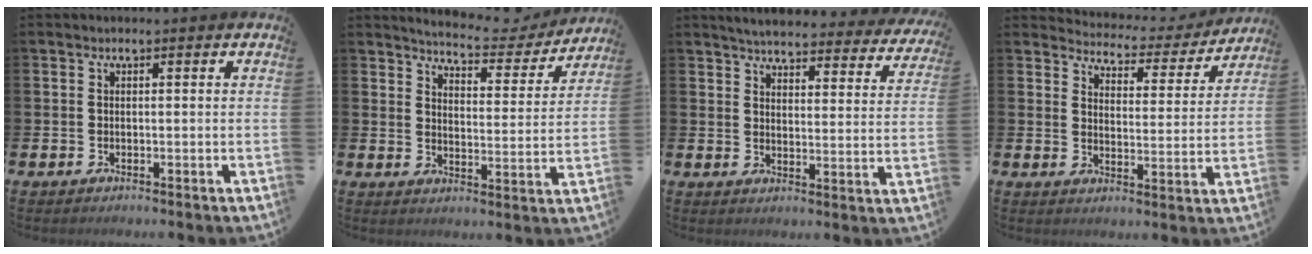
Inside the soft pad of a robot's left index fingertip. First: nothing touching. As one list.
[{"total": 5.3, "force": [5.2, 0.8, 1.1], "torque": [-0.030, -0.042, 0.083]}, {"total": 4.5, "force": [4.3, 0.5, 1.1], "torque": [-0.035, -0.035, 0.069]}, {"total": 3.9, "force": [3.8, 0.9, 0.2], "torque": [-0.021, -0.039, 0.058]}]